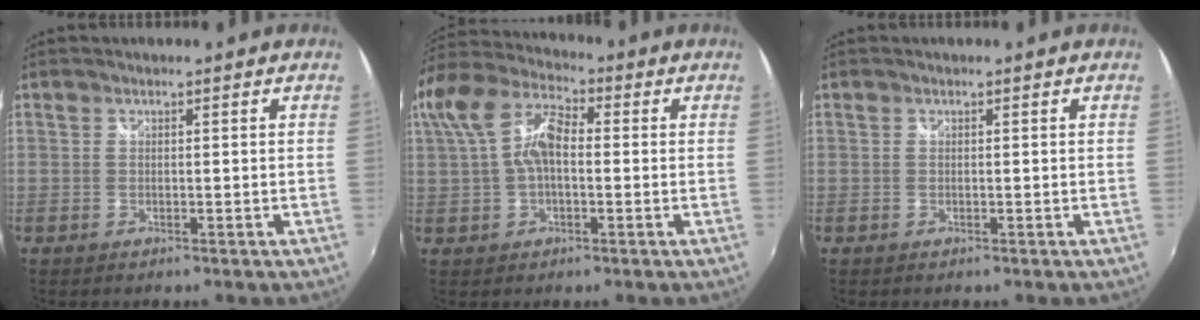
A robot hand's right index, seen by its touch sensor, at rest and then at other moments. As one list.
[{"total": 12.9, "force": [2.0, 7.2, 10.6], "torque": [-0.209, 0.022, 0.032]}, {"total": 0.0}]